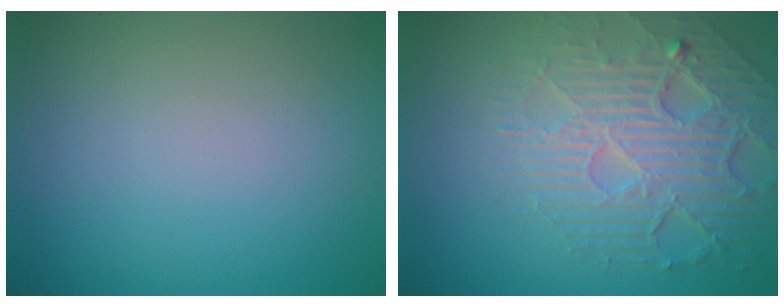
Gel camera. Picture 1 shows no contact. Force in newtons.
{"total": 6.7, "press": 4.9, "slide": 4.5}